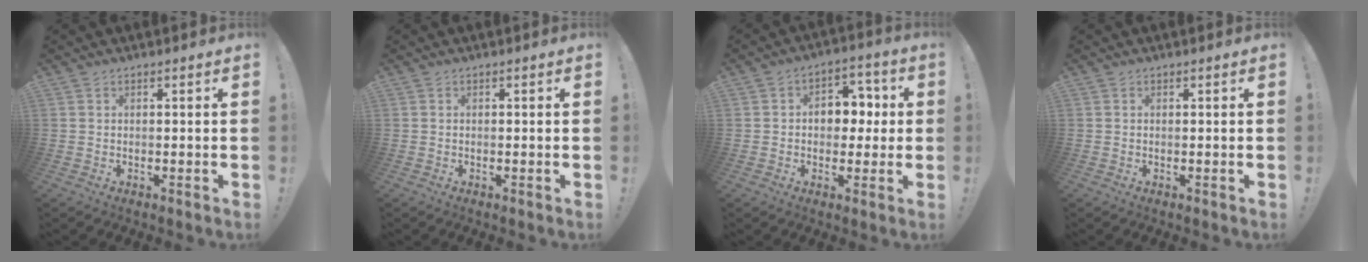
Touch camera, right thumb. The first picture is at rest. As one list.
[{"total": 0.0}, {"total": 8.9, "force": [0.2, 7.0, 5.5], "torque": [-0.067, 0.009, 0.005]}, {"total": 0.0}]